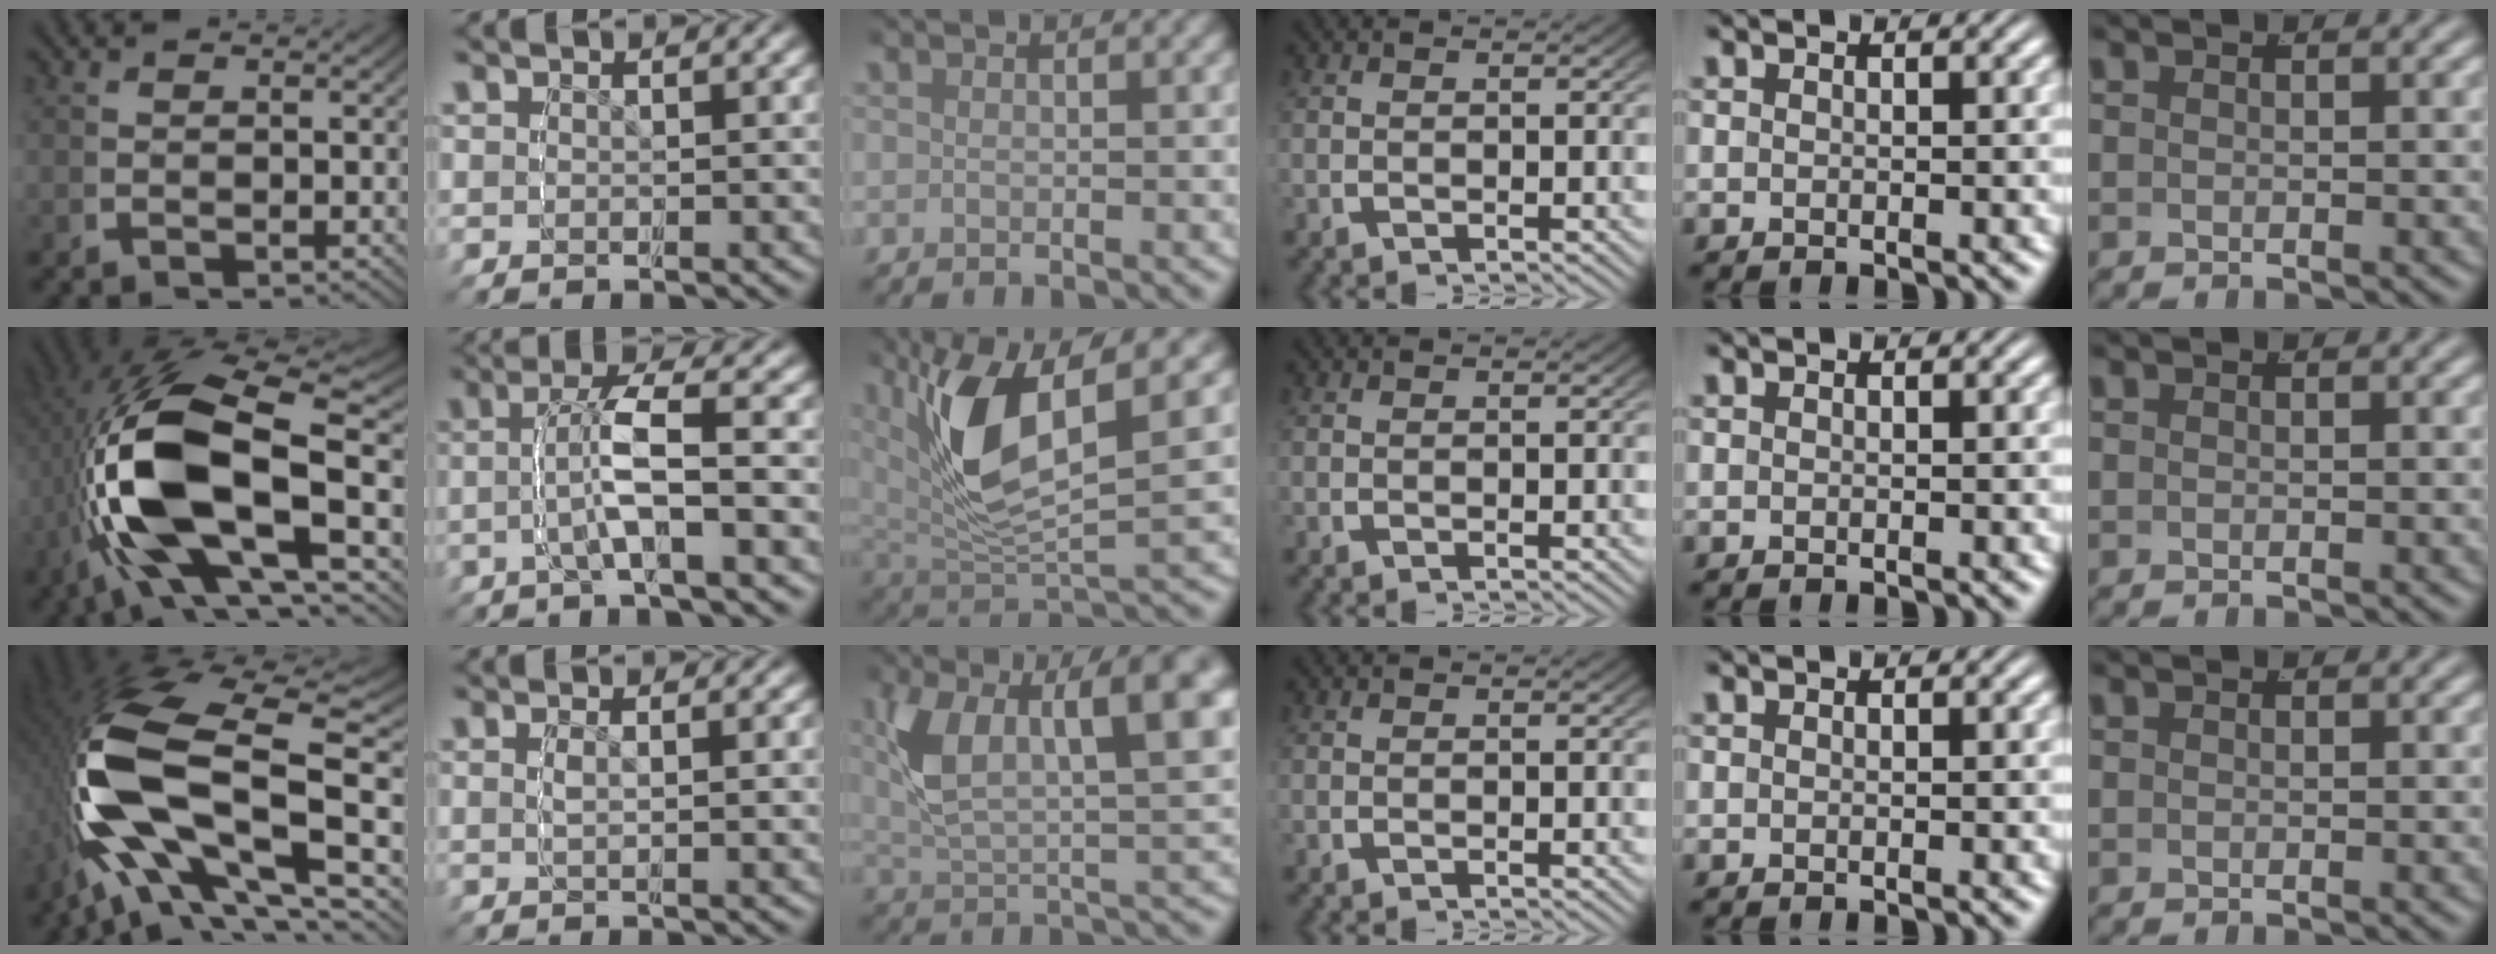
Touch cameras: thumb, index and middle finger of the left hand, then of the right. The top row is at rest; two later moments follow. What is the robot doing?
{"motion": "grasp_and_lifting", "object": "button"}